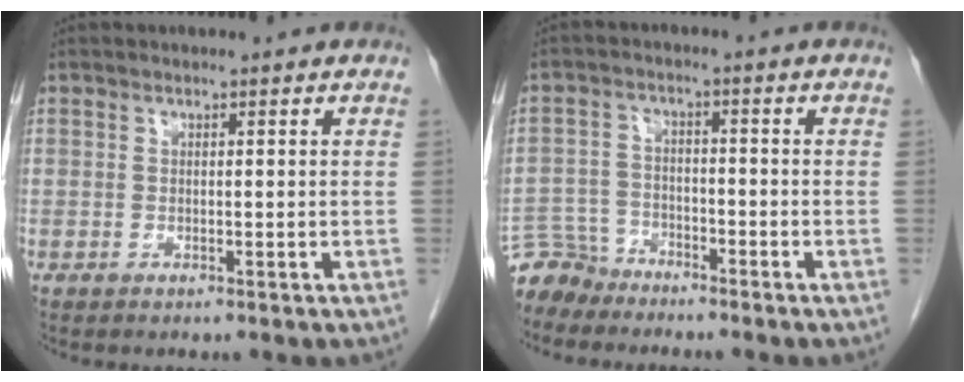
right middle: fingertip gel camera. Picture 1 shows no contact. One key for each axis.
{"total": 4.8, "fx": -4.5, "fy": 1.5, "fz": -0.7, "tx": 0.013, "ty": -0.002, "tz": -0.089}